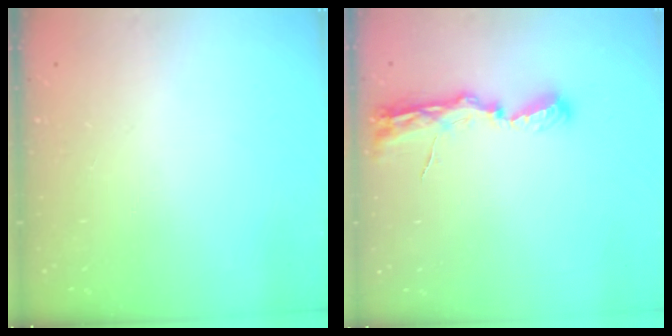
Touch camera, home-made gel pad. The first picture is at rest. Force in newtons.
{"total": 7.6, "press": 7.6, "slide": 0.9}